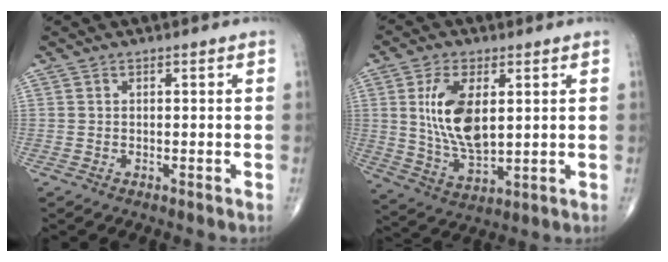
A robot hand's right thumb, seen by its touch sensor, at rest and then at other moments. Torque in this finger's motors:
{"motor_torque": [-0.62, 1.15, 1.48, 0.24, 0.44]}